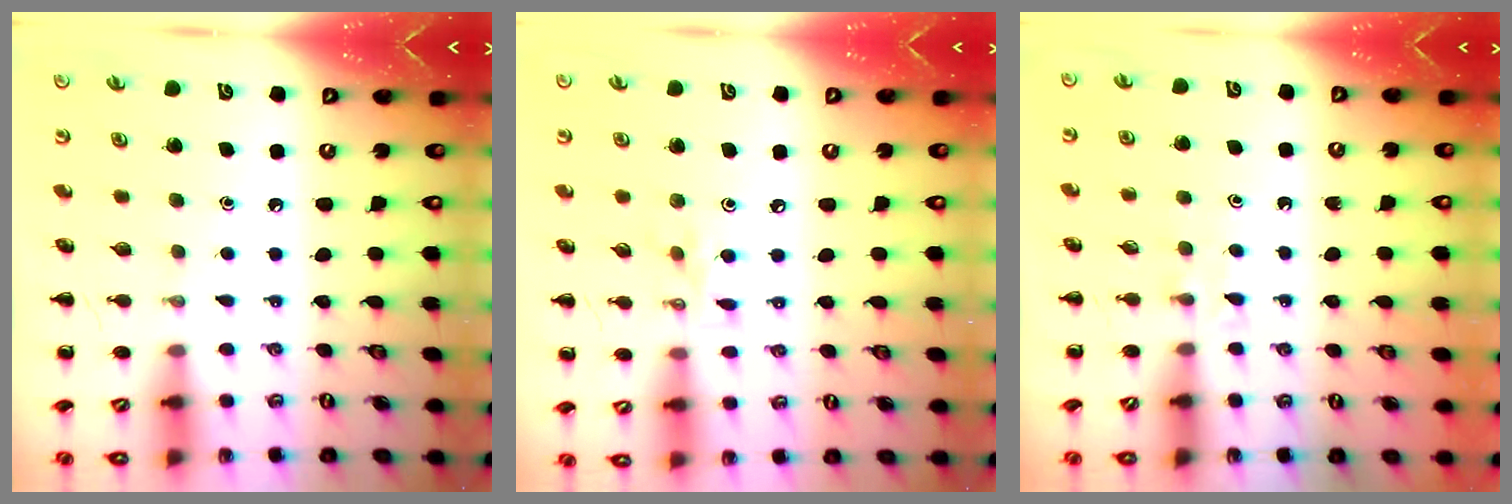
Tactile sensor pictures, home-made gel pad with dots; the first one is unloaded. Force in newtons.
{"total": 5.2, "press": 5.1, "slide": 1.2}
{"total": 2.8, "press": 2.5, "slide": 1.1}